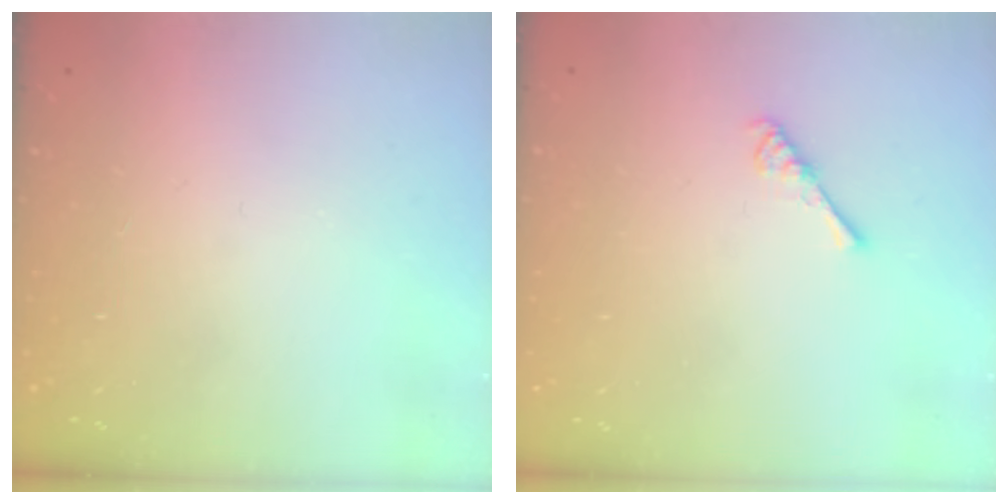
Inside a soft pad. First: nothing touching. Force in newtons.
{"total": 2.7, "press": 2.6, "slide": 0.4}